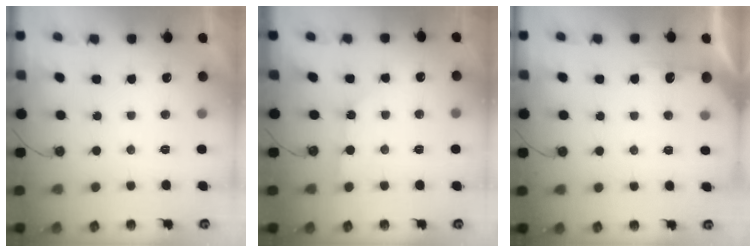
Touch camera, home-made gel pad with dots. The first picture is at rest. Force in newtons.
{"total": 1.8, "press": 1.7, "slide": 0.3}
{"total": 5.0, "press": 4.9, "slide": 0.6}